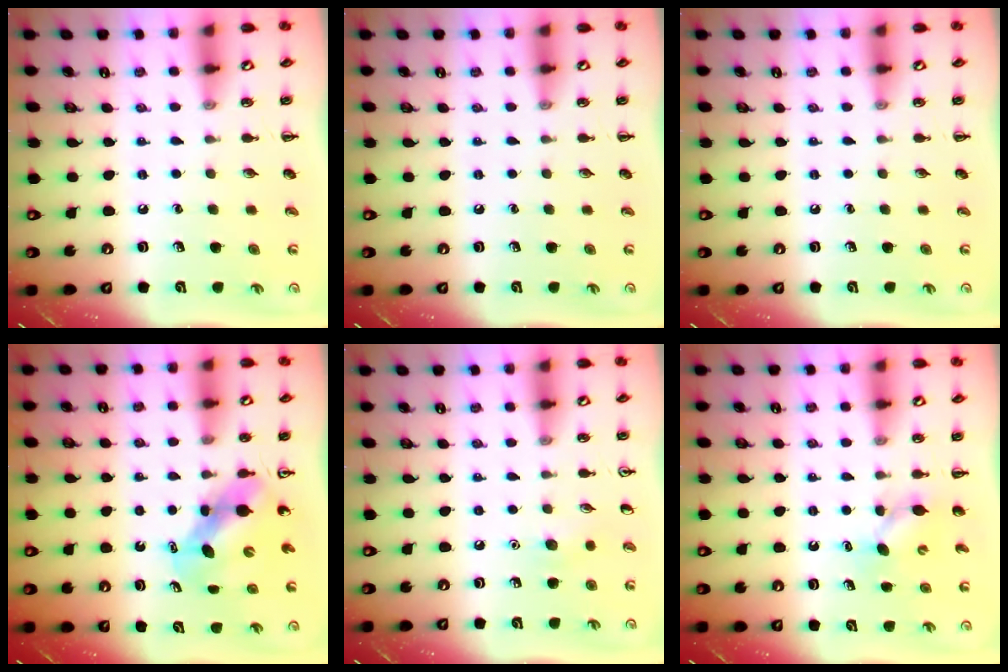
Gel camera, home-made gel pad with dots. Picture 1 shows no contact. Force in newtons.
{"total": 0.0}
{"total": 0.0}
{"total": 5.5, "press": 5.4, "slide": 1.0}
{"total": 4.8, "press": 4.7, "slide": 1.2}
{"total": 4.4, "press": 4.2, "slide": 1.3}